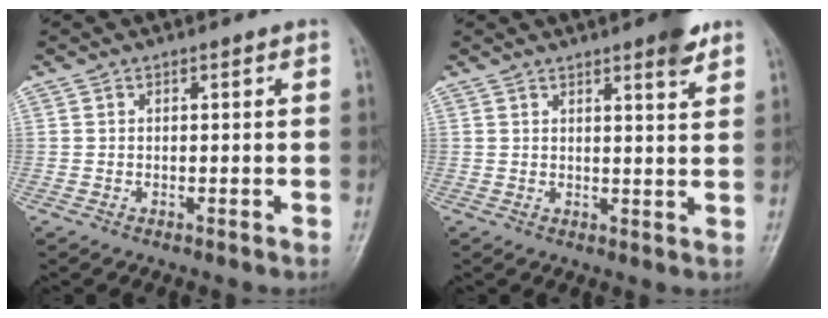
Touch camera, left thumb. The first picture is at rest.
{"total": 5.0, "force": [3.3, 0.9, 3.6], "torque": [-0.042, -0.019, 0.041]}